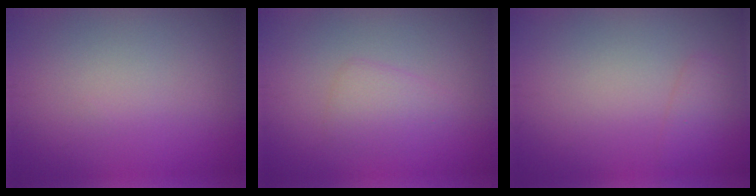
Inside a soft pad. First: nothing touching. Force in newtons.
{"total": 1.9, "press": 1.9, "slide": 0.0}
{"total": 1.3, "press": 1.3, "slide": 0.1}